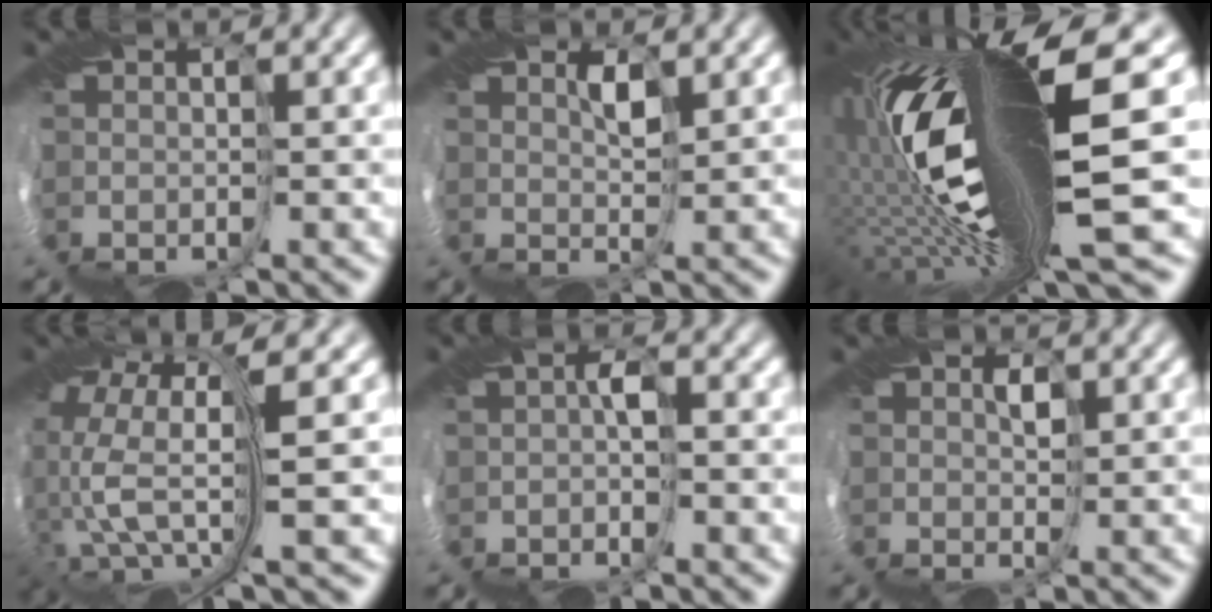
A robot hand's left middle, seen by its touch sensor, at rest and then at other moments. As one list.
[{"total": 1.3, "force": [1.0, -0.6, 0.5], "torque": [-0.017, 0.006, 0.022]}, {"total": 18.5, "force": [-0.7, 3.2, 18.2], "torque": [-0.331, -0.035, 0.007]}, {"total": 7.4, "force": [1.4, 1.3, 7.1], "torque": [-0.157, 0.005, 0.025]}, {"total": 1.0, "force": [-0.5, -0.1, 0.9], "torque": [-0.022, 0.004, -0.012]}, {"total": 0.6, "force": [0.6, 0.1, 0.1], "torque": [-0.004, 0.002, 0.015]}]